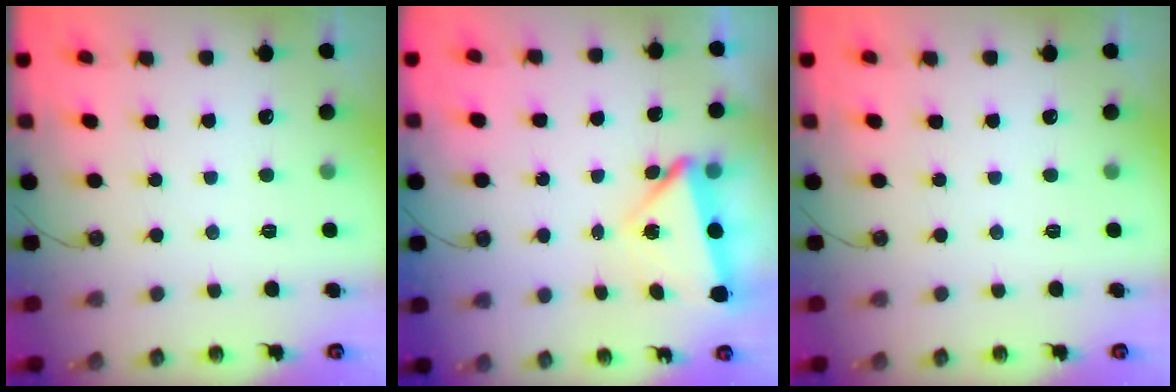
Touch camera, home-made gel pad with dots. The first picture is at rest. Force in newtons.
{"total": 5.3, "press": 5.2, "slide": 0.8}
{"total": 0.0}